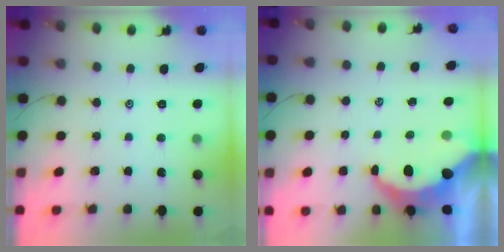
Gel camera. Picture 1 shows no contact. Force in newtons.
{"total": 7.2, "press": 7.2, "slide": 0.9}